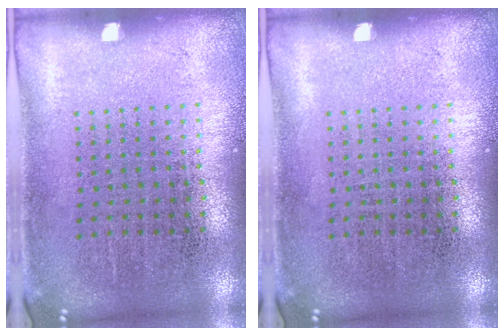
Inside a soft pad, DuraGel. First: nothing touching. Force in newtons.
{"total": 0.0}